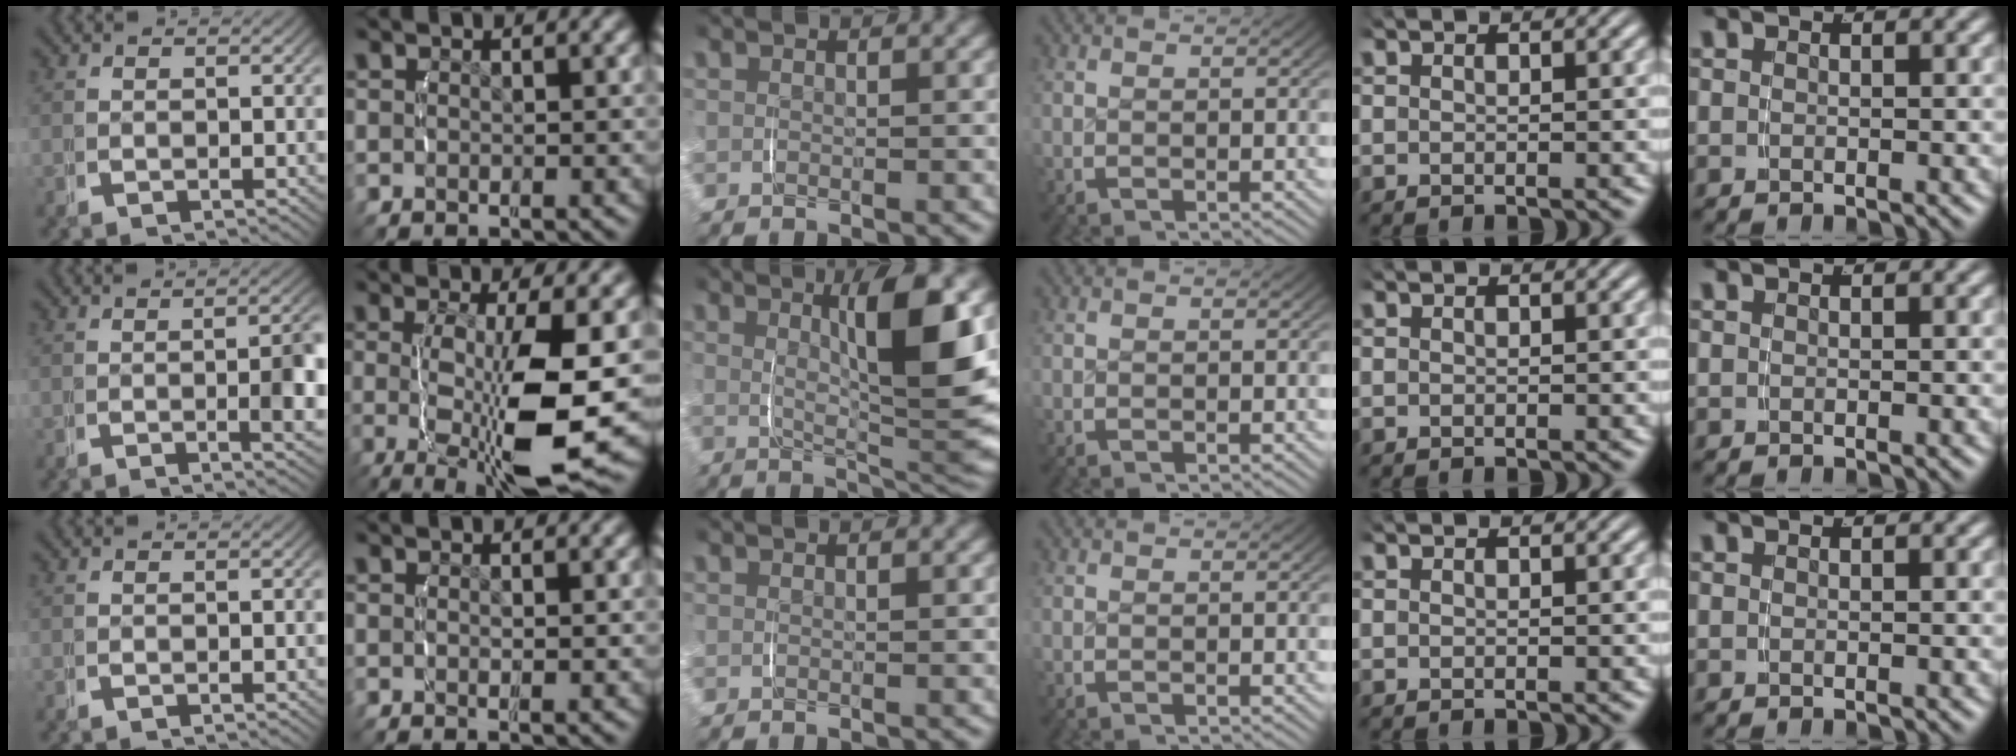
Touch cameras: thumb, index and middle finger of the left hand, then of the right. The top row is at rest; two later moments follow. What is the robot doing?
{"motion": "lift_and_place", "object": "jewelry box"}